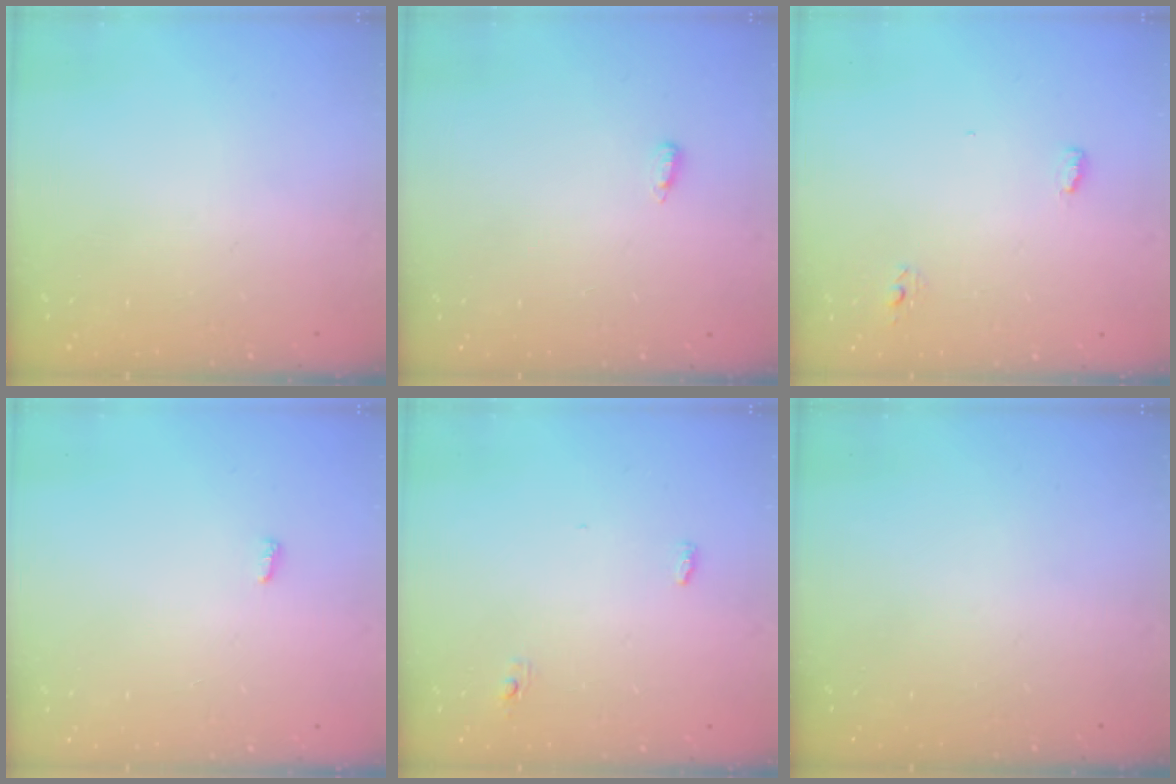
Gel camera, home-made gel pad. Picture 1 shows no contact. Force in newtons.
{"total": 4.4, "press": 3.4, "slide": 2.9}
{"total": 4.2, "press": 4.0, "slide": 1.3}
{"total": 2.8, "press": 2.8, "slide": 0.5}
{"total": 3.6, "press": 3.5, "slide": 0.9}
{"total": 0.0}